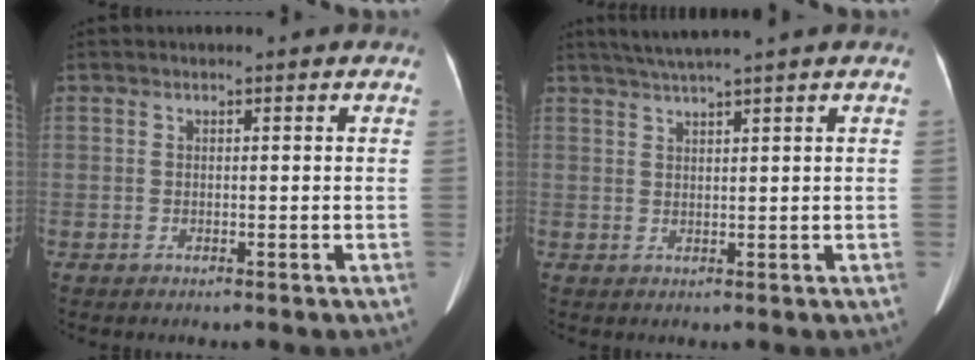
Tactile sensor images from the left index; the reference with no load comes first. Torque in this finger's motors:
{"motor_torque": [0.36, -0.45, 0.01, 0.06]}